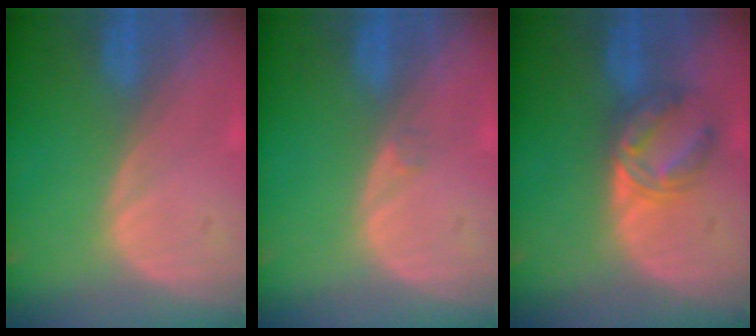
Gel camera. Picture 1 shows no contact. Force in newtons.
{"total": 0.5, "press": 0.5, "slide": 0.1}
{"total": 5.5, "press": 5.4, "slide": 1.1}